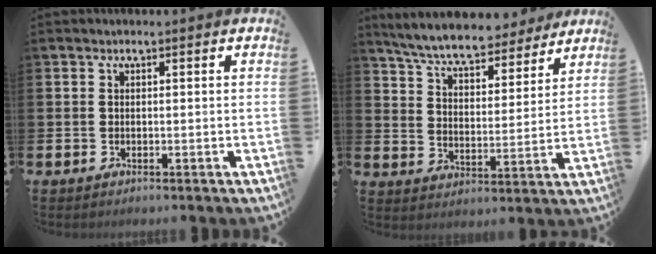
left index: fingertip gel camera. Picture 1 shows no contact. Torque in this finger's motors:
{"motor_torque": [1.07, -1.07, 0.60, 0.21]}